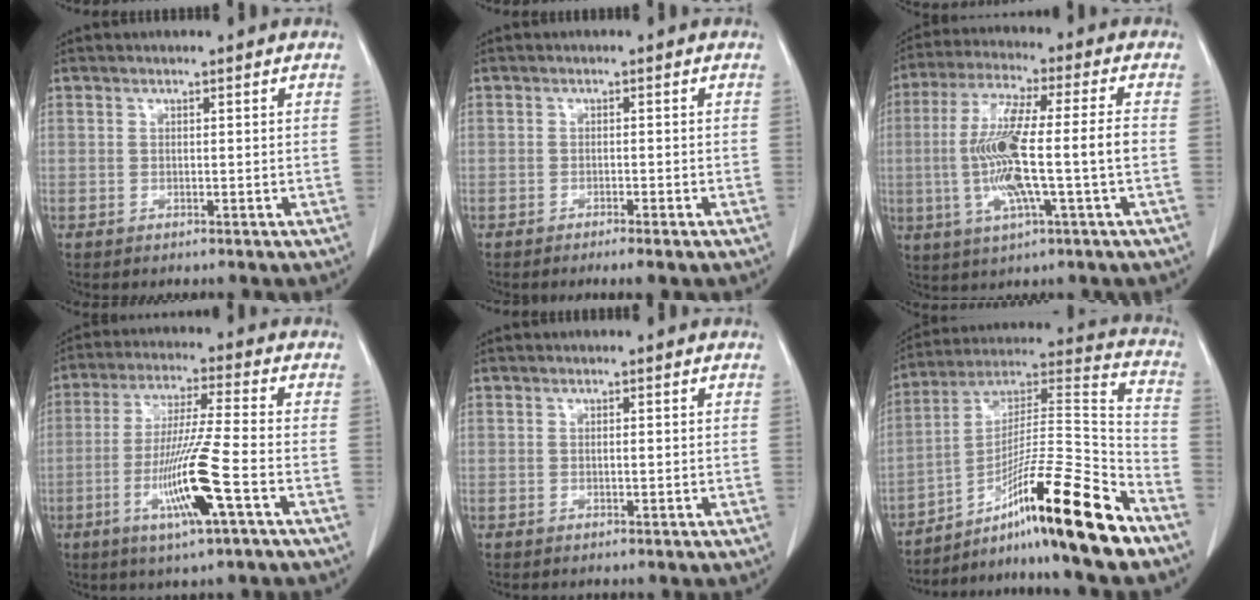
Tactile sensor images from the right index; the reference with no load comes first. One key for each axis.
{"total": 2.0, "fx": -1.4, "fy": 0.0, "fz": 1.4, "tx": -0.023, "ty": -0.004, "tz": -0.019}
{"total": 13.9, "fx": -1.9, "fy": 0.8, "fz": 13.8, "tx": -0.274, "ty": 0.007, "tz": -0.036}
{"total": 11.9, "fx": -4.4, "fy": -0.5, "fz": 11.1, "tx": -0.219, "ty": -0.016, "tz": -0.083}
{"total": 0.6, "fx": 0.0, "fy": 0.1, "fz": 0.6, "tx": -0.011, "ty": -0.001, "tz": 0.001}
{"total": 19.9, "fx": -13.1, "fy": -0.2, "fz": 15.0, "tx": -0.251, "ty": 0.003, "tz": -0.218}